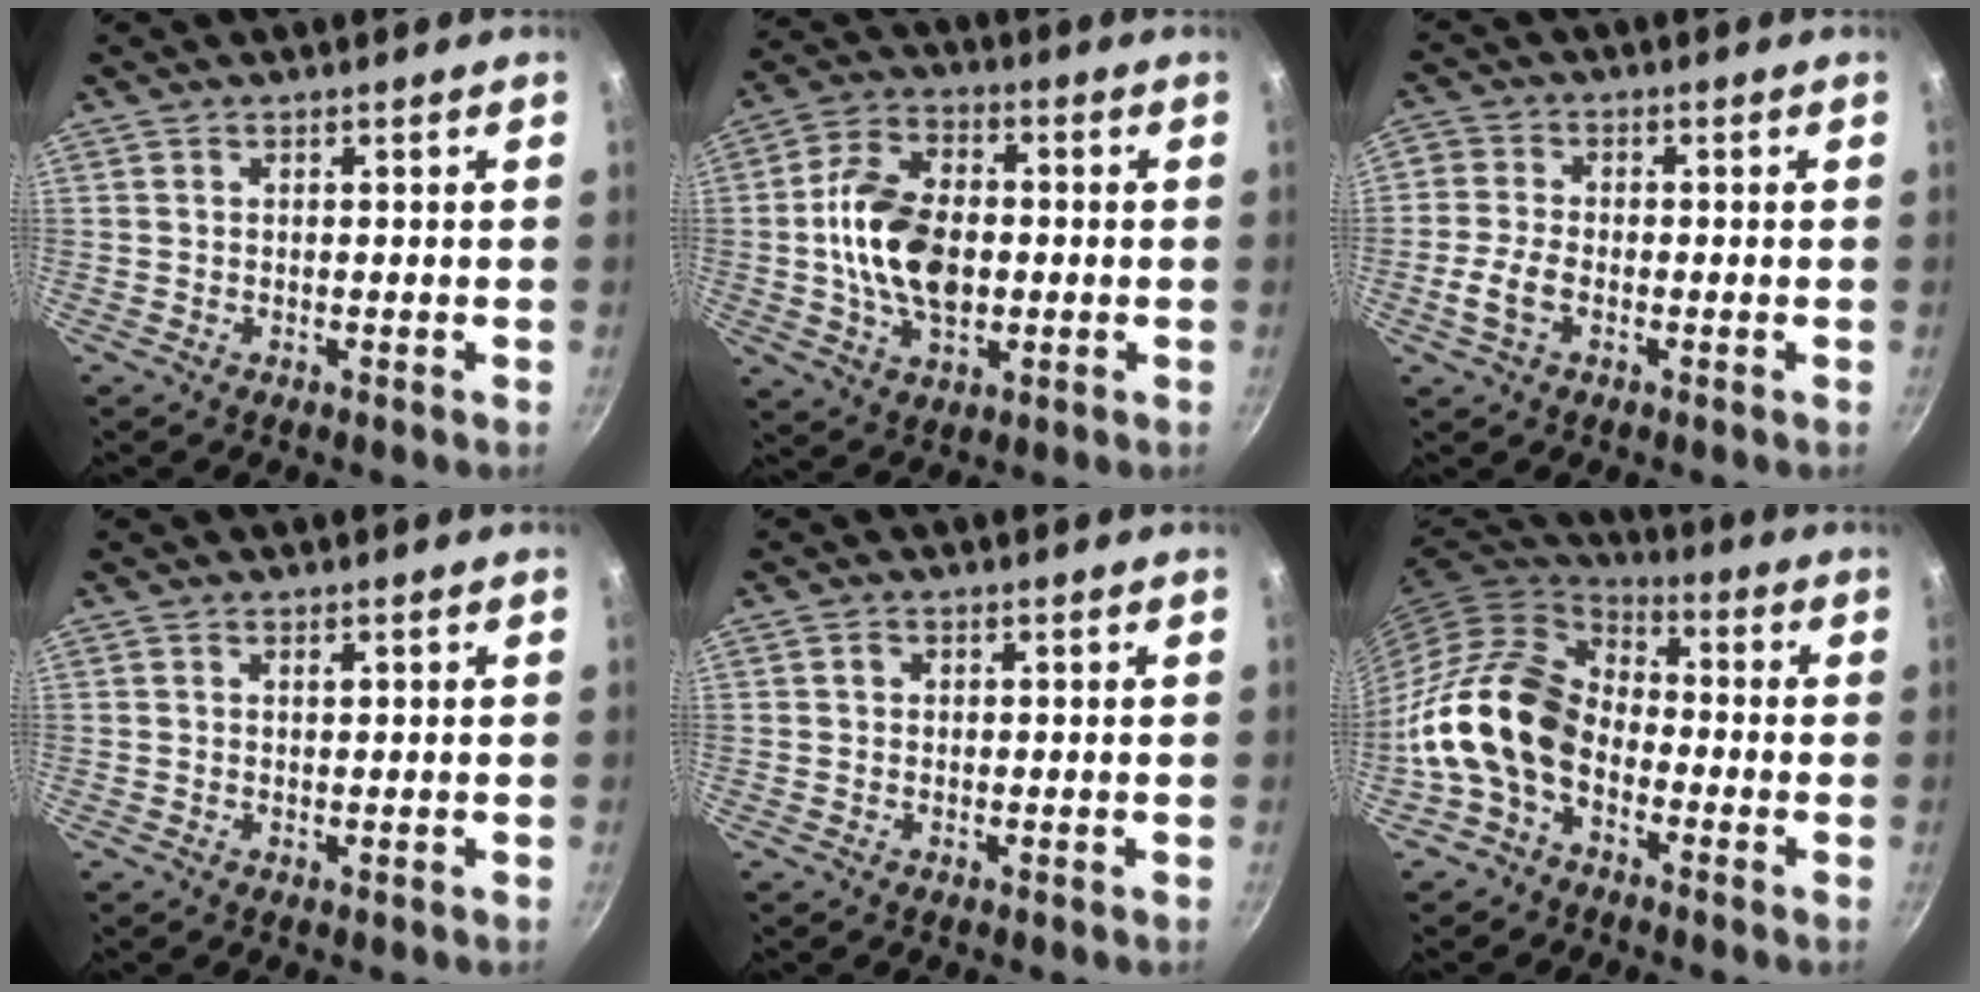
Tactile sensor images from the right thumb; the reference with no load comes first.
{"total": 15.1, "force": [-0.5, 9.6, 11.6], "torque": [-0.192, 0.017, -0.017]}
{"total": 6.2, "force": [-1.9, 4.1, 4.3], "torque": [-0.089, 0.017, -0.046]}
{"total": 0.7, "force": [0.4, 0.3, 0.5], "torque": [-0.006, 0.000, 0.006]}
{"total": 1.1, "force": [0.2, 1.0, 0.4], "torque": [-0.003, 0.004, 0.001]}
{"total": 15.3, "force": [-4.7, 10.4, 10.2], "torque": [-0.163, 0.052, -0.114]}